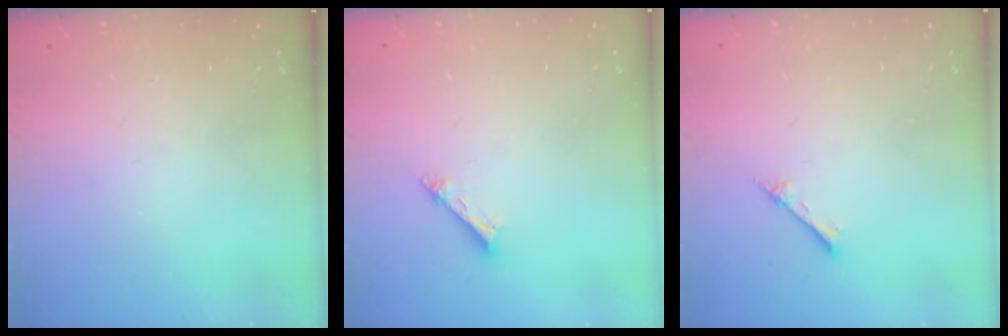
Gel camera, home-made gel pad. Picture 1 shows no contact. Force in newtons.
{"total": 2.6, "press": 2.6, "slide": 0.1}
{"total": 2.7, "press": 2.6, "slide": 0.3}